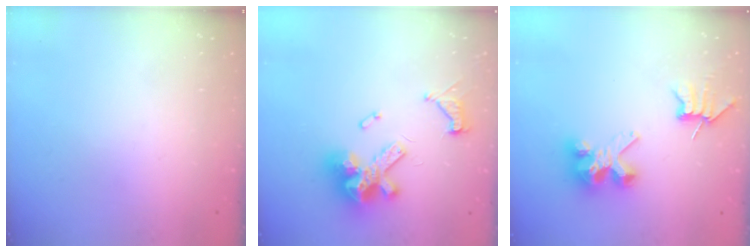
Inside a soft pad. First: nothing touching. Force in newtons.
{"total": 13.8, "press": 13.8, "slide": 1.3}
{"total": 7.5, "press": 7.5, "slide": 0.6}